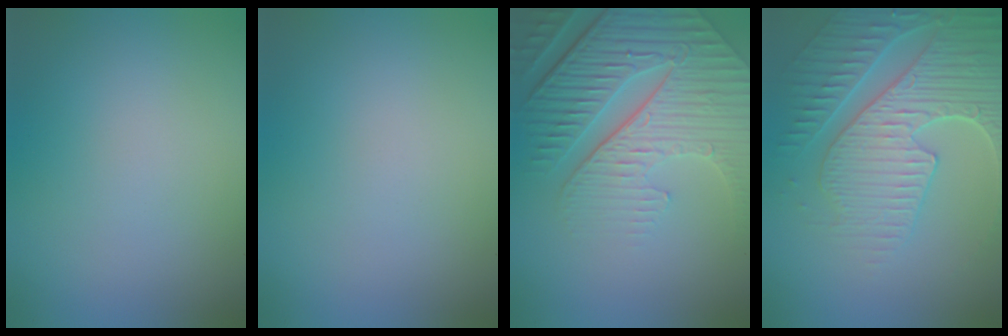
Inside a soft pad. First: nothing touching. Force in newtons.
{"total": 0.0}
{"total": 9.1, "press": 6.2, "slide": 6.6}
{"total": 6.7, "press": 5.5, "slide": 3.9}